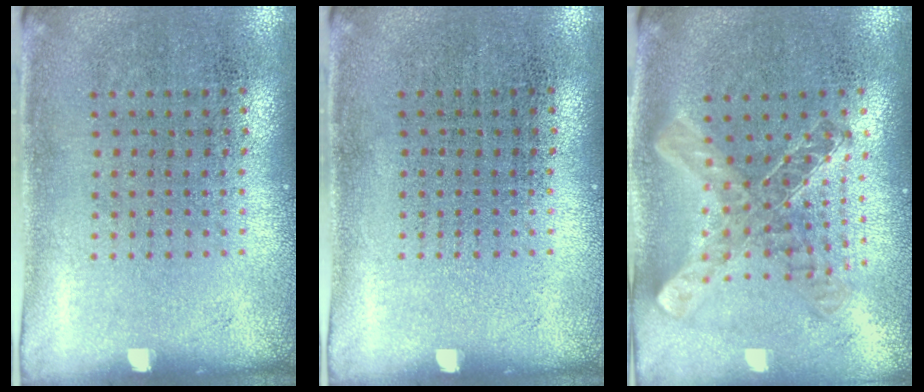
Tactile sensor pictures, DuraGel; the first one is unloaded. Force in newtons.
{"total": 0.0}
{"total": 1.1, "press": 1.1, "slide": 0.2}